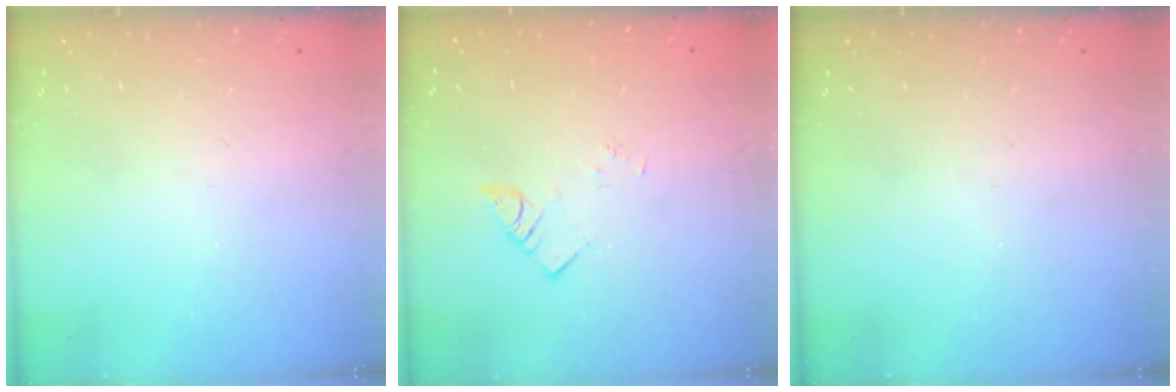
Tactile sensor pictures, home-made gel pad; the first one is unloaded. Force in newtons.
{"total": 2.2, "press": 2.1, "slide": 0.4}
{"total": 0.0}